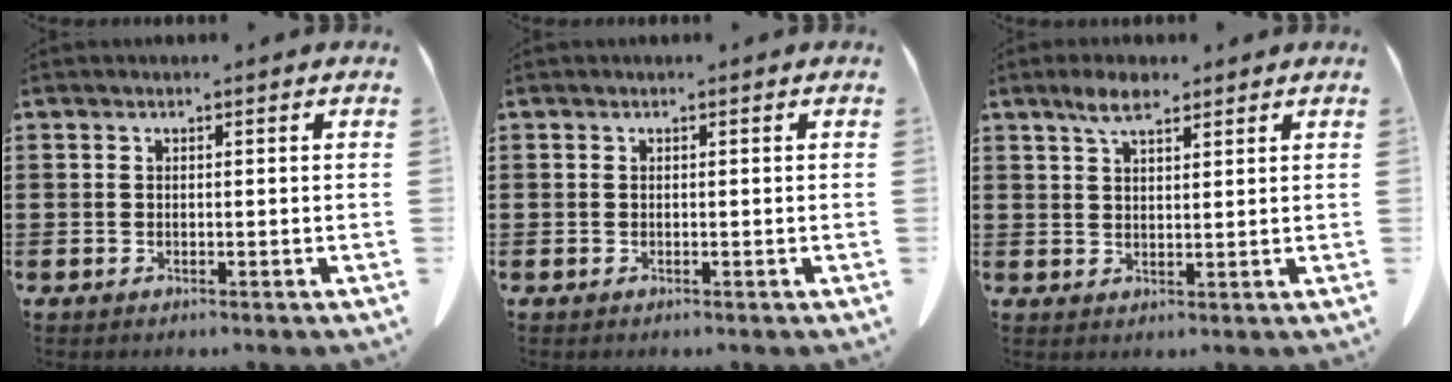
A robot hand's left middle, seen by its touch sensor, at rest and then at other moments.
{"total": 0.0}
{"total": 4.7, "force": [3.2, 1.4, 3.2], "torque": [-0.069, 0.003, 0.059]}